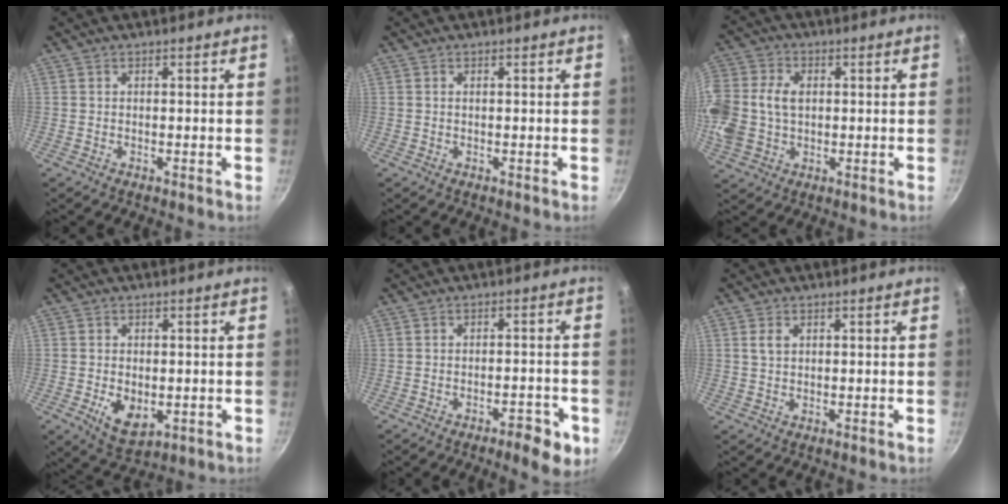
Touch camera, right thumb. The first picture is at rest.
{"total": 0.0}
{"total": 17.4, "force": [0.8, 12.9, 11.7], "torque": [-0.303, 0.019, 0.024]}
{"total": 6.7, "force": [-1.5, 4.0, 5.2], "torque": [-0.077, -0.009, -0.013]}
{"total": 6.1, "force": [-3.2, 1.8, 4.8], "torque": [-0.054, 0.016, -0.042]}
{"total": 2.2, "force": [0.7, 1.4, 1.5], "torque": [-0.028, 0.002, 0.016]}